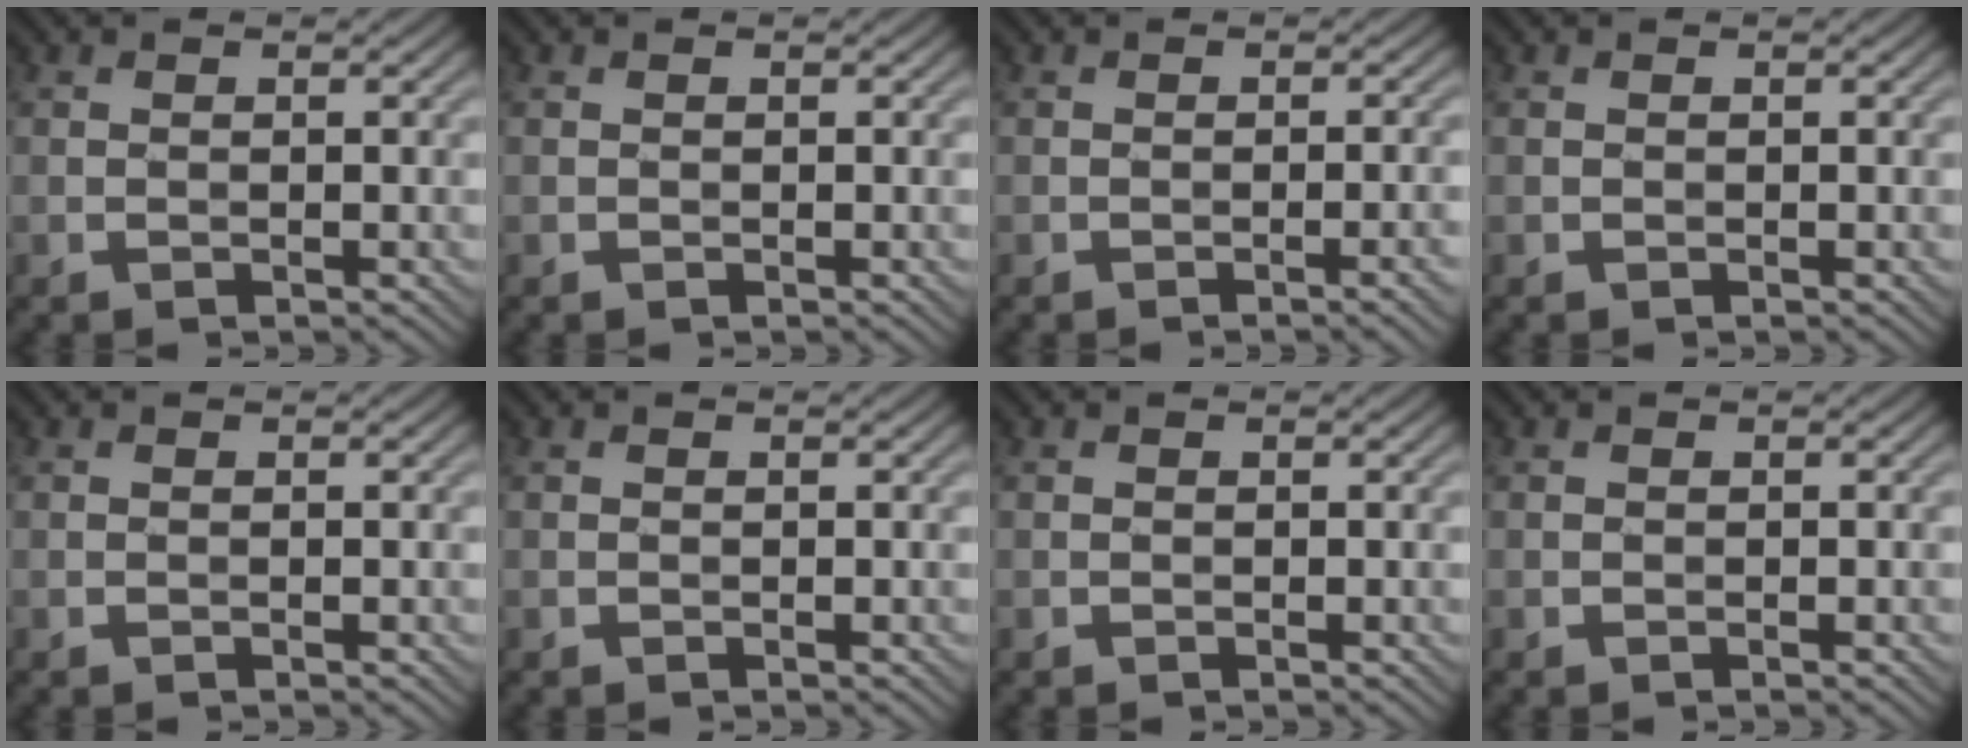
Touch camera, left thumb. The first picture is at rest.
{"total": 0.0}
{"total": 1.0, "force": [-0.6, -0.3, 0.8], "torque": [-0.012, 0.003, -0.011]}
{"total": 0.0}
{"total": 0.0}
{"total": 0.0}
{"total": 0.0}
{"total": 0.0}